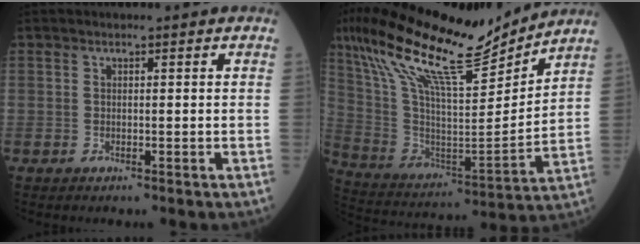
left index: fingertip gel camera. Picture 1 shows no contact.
{"total": 21.2, "force": [16.9, 2.9, 12.4], "torque": [-0.232, 0.007, 0.304]}